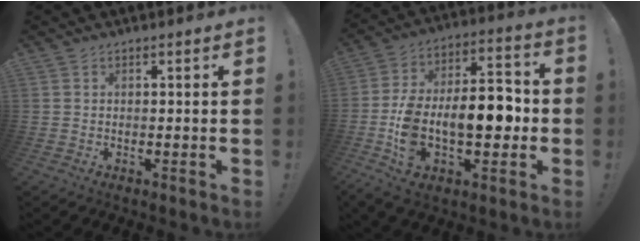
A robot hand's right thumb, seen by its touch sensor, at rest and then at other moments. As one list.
[{"total": 19.8, "force": [-4.1, 10.6, 16.3], "torque": [-0.271, 0.023, -0.063]}]